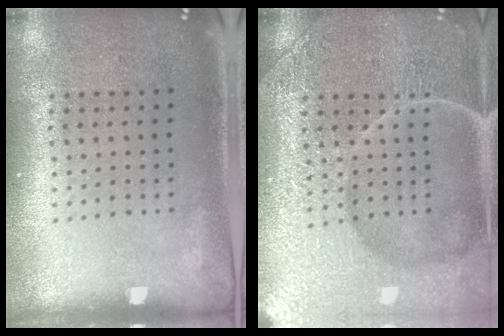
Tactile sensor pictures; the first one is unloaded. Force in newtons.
{"total": 7.4, "press": 7.3, "slide": 1.0}